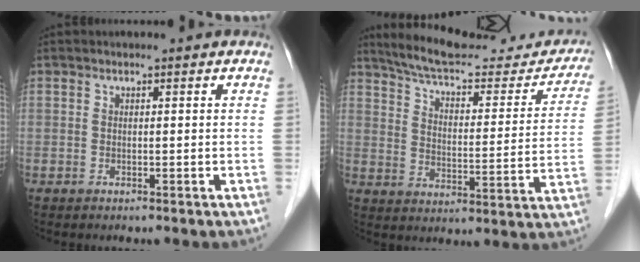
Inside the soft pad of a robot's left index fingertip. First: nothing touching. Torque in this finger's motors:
{"motor_torque": [-0.10, -1.14, 0.10, 0.01]}